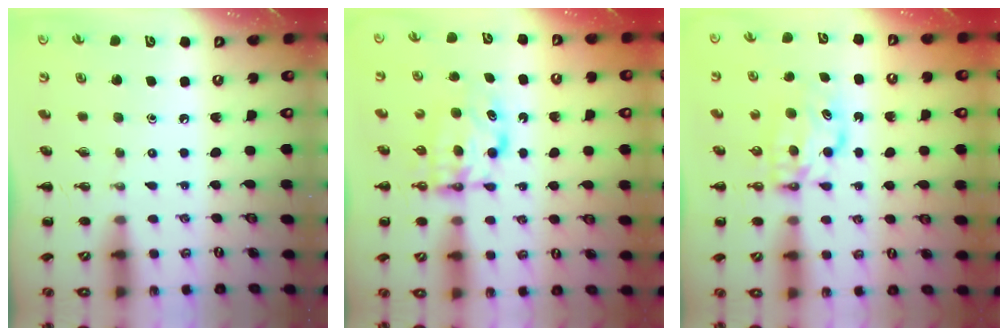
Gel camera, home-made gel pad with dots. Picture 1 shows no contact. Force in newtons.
{"total": 6.4, "press": 6.4, "slide": 0.5}
{"total": 6.8, "press": 6.8, "slide": 0.2}